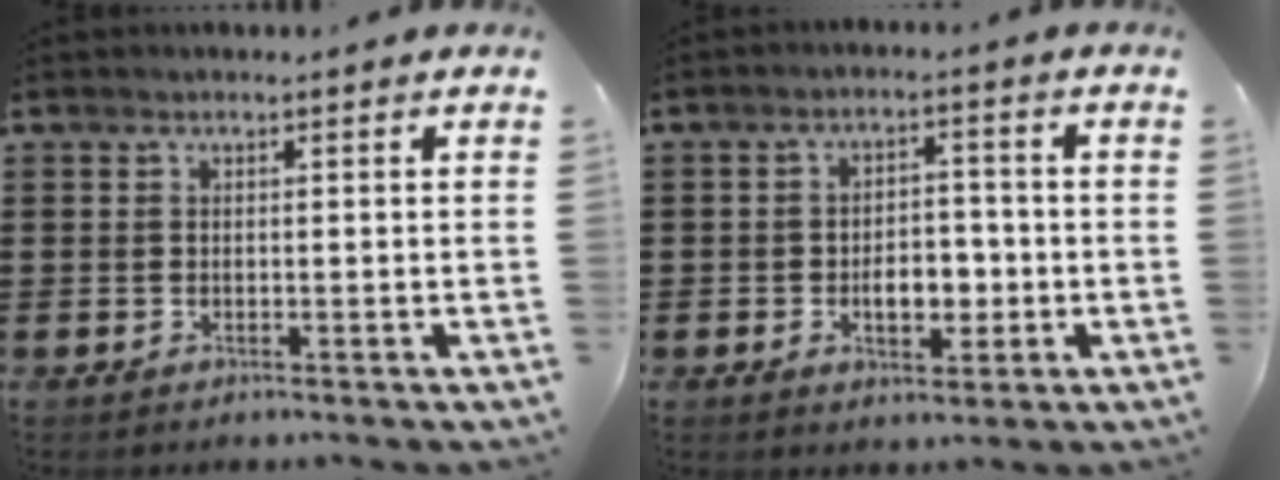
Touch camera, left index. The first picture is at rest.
{"total": 5.7, "force": [-1.6, 3.3, 4.4], "torque": [-0.063, 0.003, -0.032]}